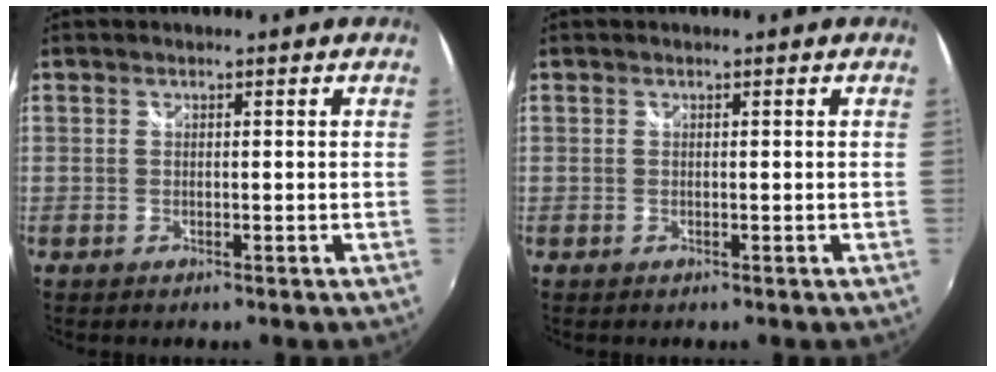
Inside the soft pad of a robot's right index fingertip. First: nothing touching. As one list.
[{"total": 0.0}]